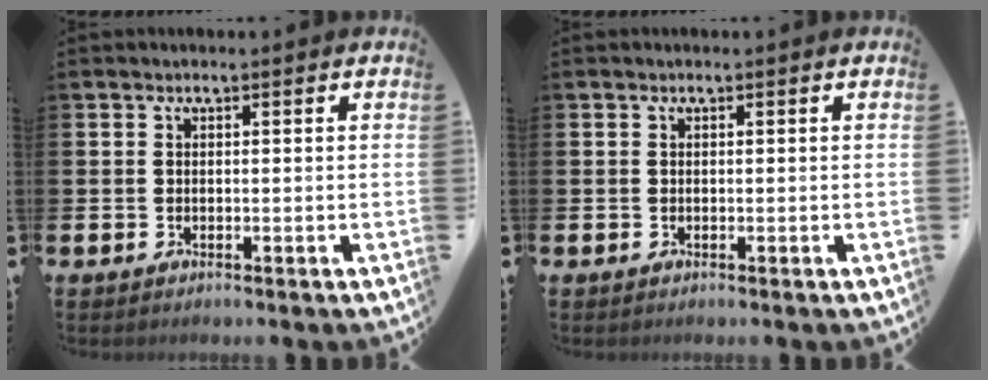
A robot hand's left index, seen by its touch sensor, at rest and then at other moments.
{"total": 0.0}